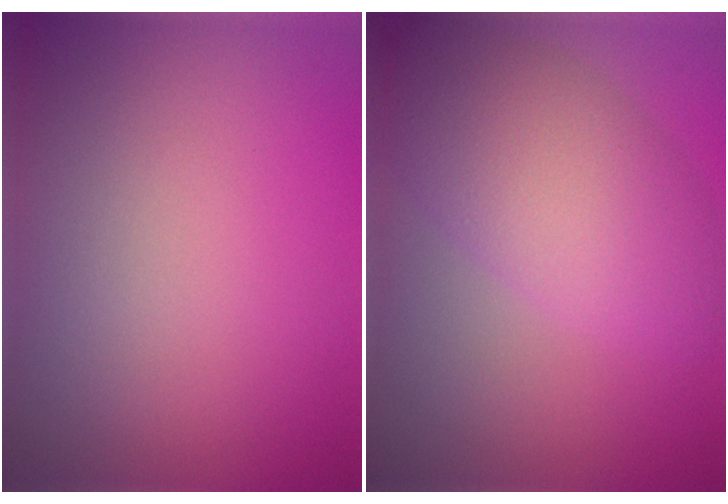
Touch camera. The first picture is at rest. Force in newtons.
{"total": 7.0, "press": 7.0, "slide": 0.2}